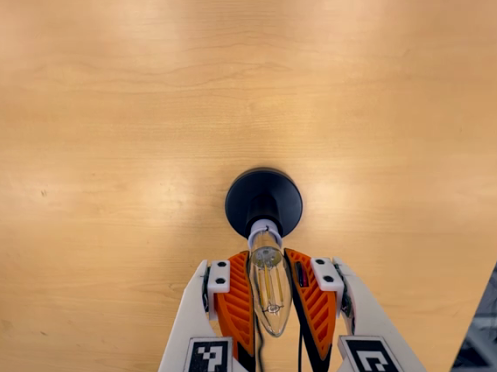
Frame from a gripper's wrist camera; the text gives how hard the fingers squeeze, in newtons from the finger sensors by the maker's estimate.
{"total": 17.6, "left": 17.6, "right": 17.6}